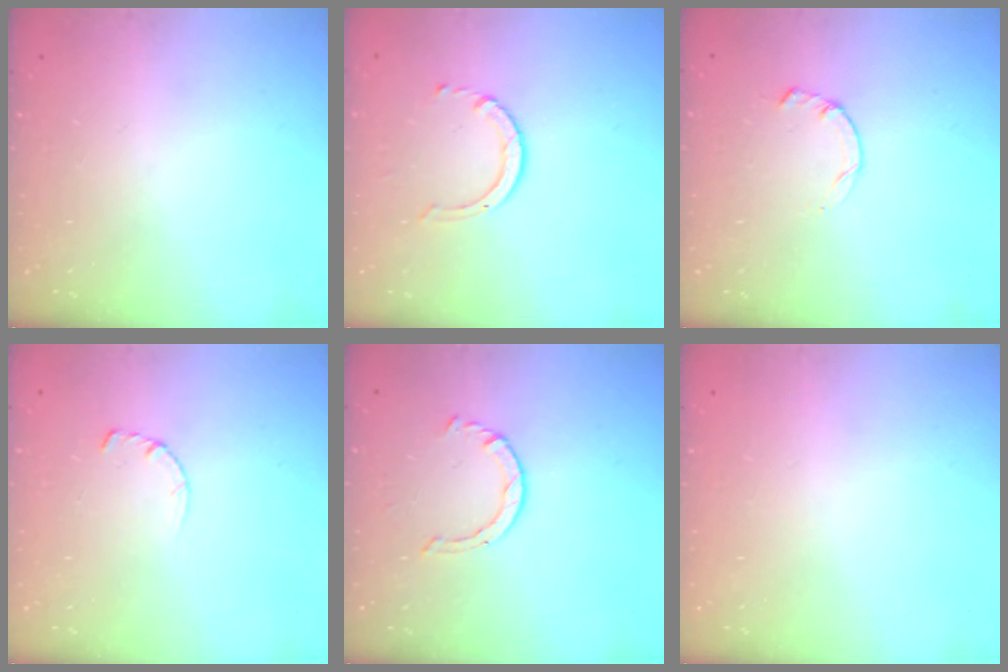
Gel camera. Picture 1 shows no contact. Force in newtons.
{"total": 3.2, "press": 3.2, "slide": 0.4}
{"total": 0.5, "press": 0.4, "slide": 0.3}
{"total": 2.8, "press": 2.8, "slide": 0.4}
{"total": 2.6, "press": 2.6, "slide": 0.3}
{"total": 2.5, "press": 2.5, "slide": 0.2}